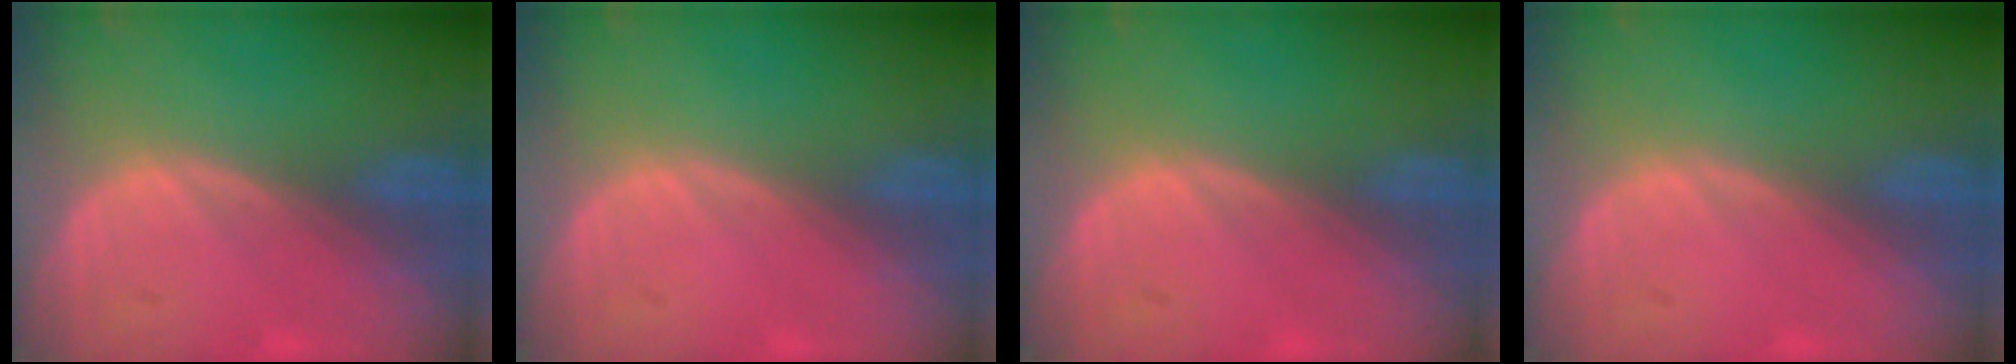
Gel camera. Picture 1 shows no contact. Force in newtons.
{"total": 0.0}
{"total": 0.0}
{"total": 0.0}